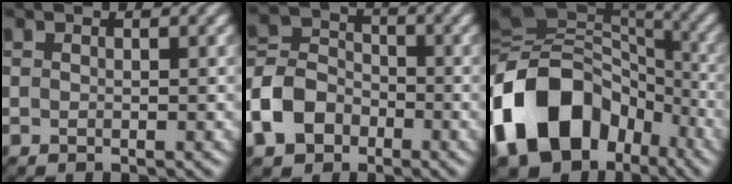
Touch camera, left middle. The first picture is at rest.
{"total": 7.2, "force": [-3.9, 5.2, 2.9], "torque": [-0.062, -0.001, -0.088]}
{"total": 15.9, "force": [-6.5, 11.0, 9.3], "torque": [-0.175, 0.006, -0.127]}